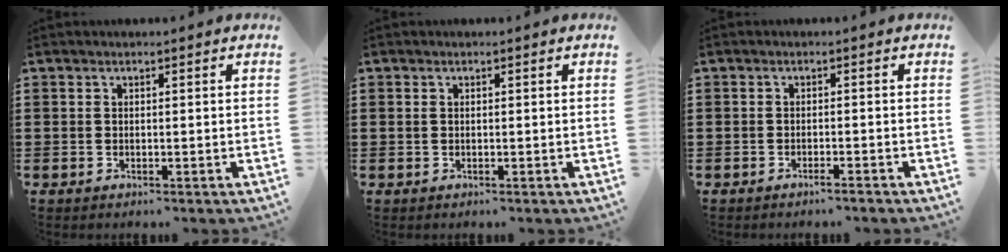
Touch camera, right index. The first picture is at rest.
{"total": 0.5, "force": [0.1, 0.4, 0.3], "torque": [-0.008, 0.002, 0.002]}
{"total": 1.2, "force": [-1.1, -0.2, 0.5], "torque": [-0.010, -0.003, -0.020]}